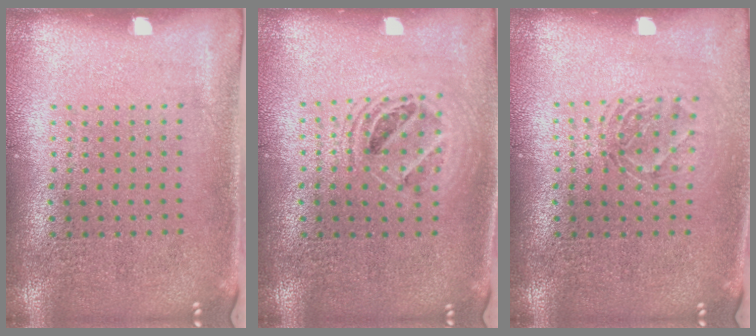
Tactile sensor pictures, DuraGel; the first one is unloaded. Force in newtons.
{"total": 1.5, "press": 1.3, "slide": 0.7}
{"total": 1.3, "press": 1.1, "slide": 0.6}